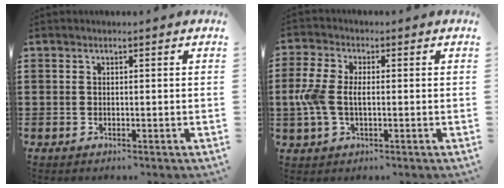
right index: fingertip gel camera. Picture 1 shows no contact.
{"total": 5.8, "force": [-0.4, 3.3, 4.8], "torque": [-0.125, -0.003, -0.017]}